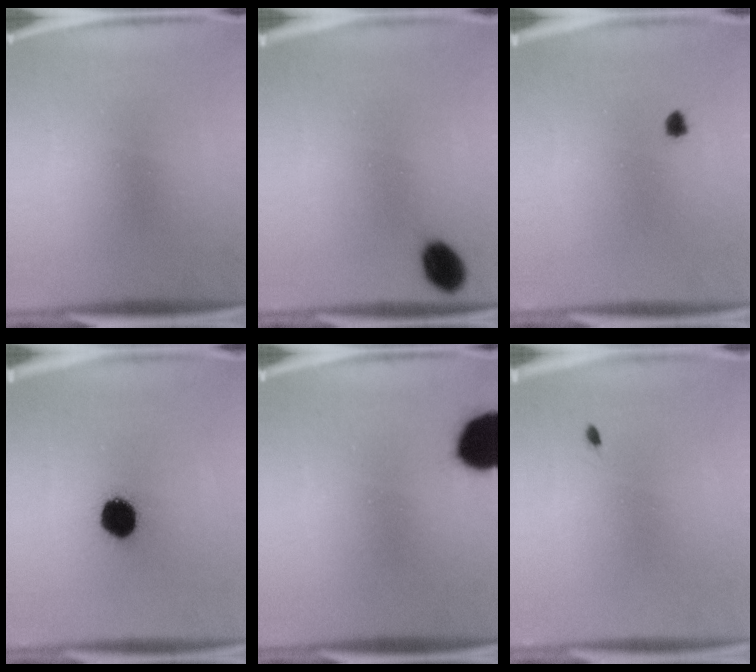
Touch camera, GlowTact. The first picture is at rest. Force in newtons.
{"total": 5.9}
{"total": 1.1}
{"total": 9.5}
{"total": 13.9}
{"total": 0.5}